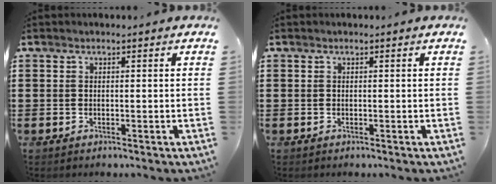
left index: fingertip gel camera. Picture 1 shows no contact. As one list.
[{"total": 0.0}]